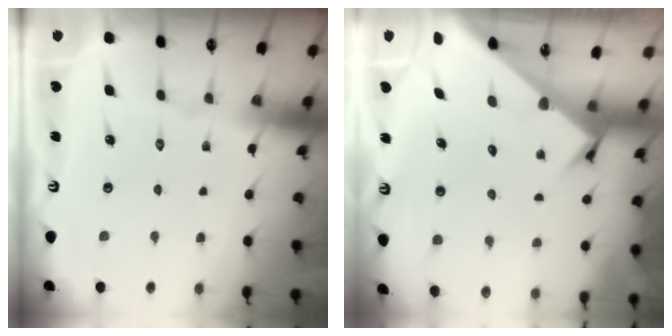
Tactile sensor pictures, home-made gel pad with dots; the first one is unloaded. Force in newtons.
{"total": 2.7, "press": 2.7, "slide": 0.3}